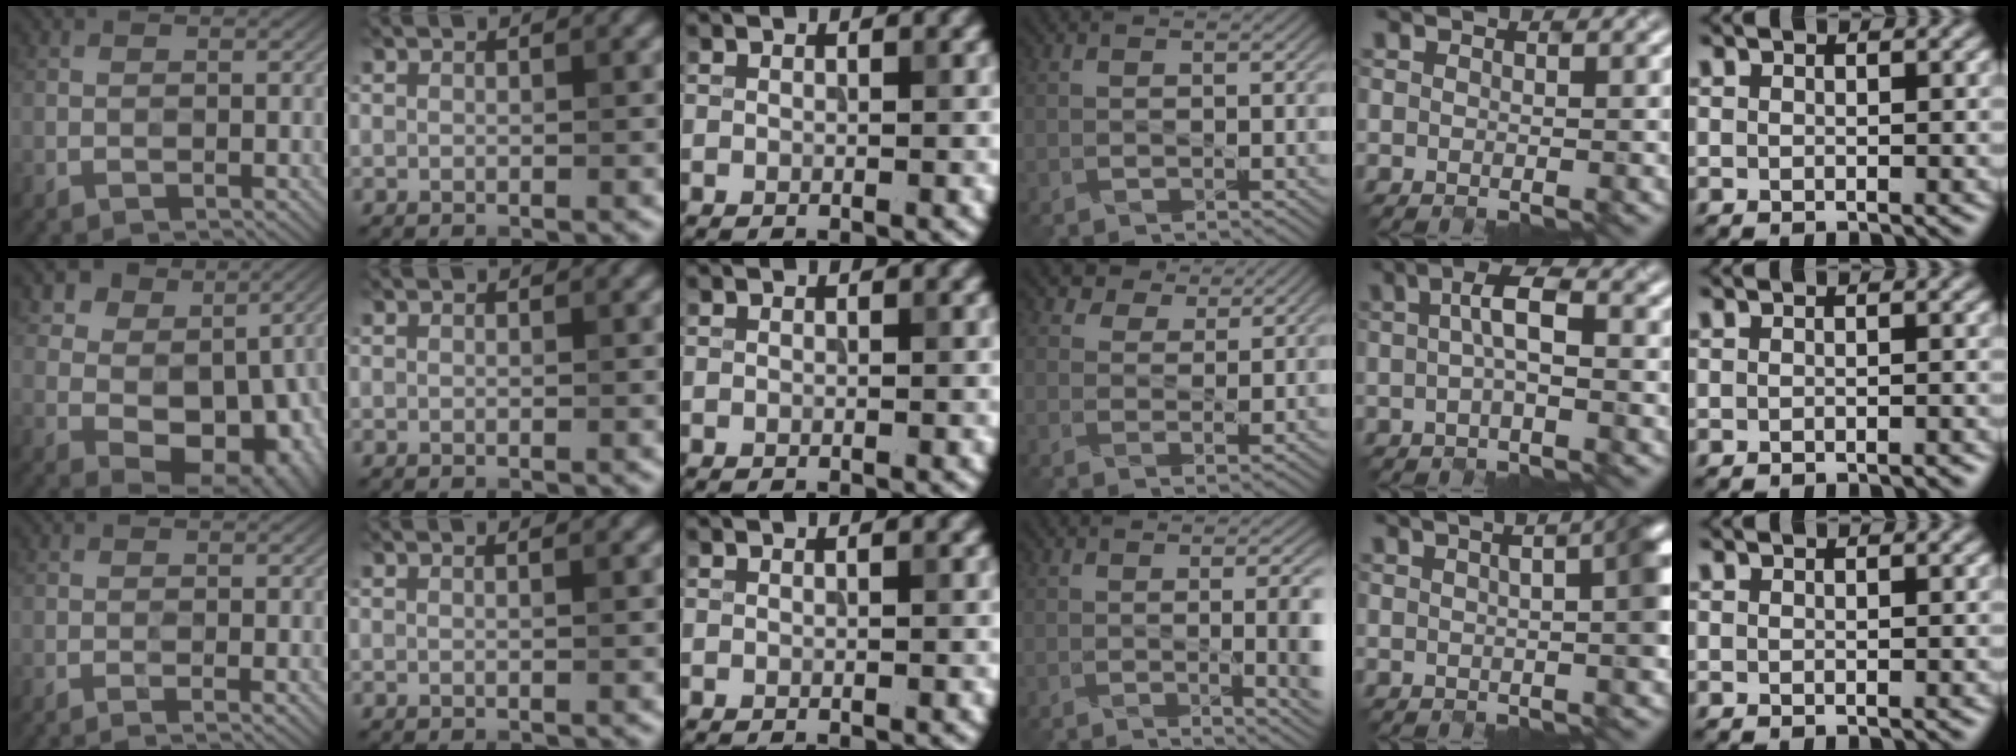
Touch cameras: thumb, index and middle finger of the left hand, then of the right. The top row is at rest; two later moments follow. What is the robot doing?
{"motion": "open", "object": "jewelry box"}